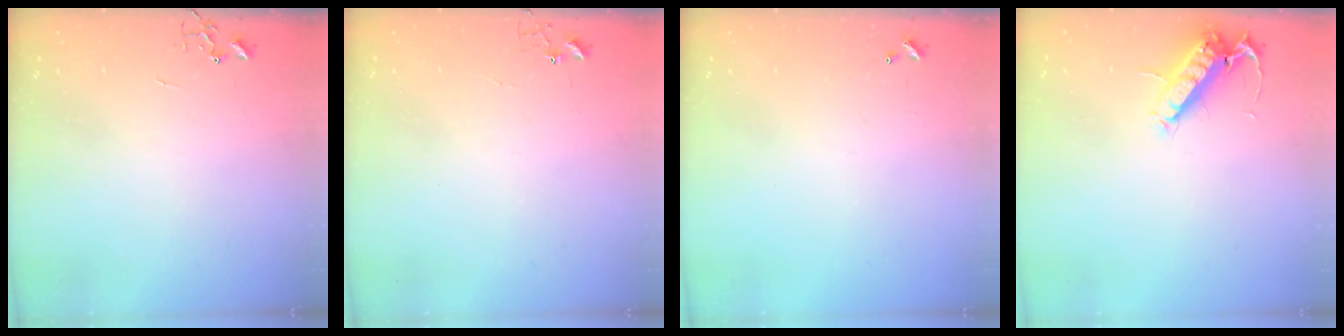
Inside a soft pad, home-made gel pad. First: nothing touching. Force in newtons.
{"total": 3.4, "press": 3.4, "slide": 0.3}
{"total": 0.0}
{"total": 13.1, "press": 13.0, "slide": 2.0}